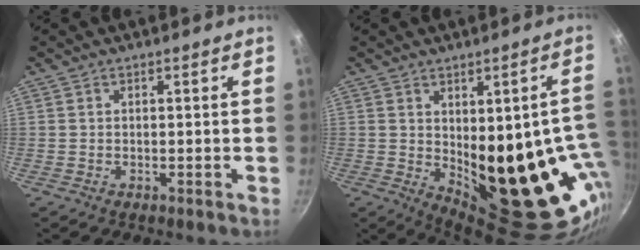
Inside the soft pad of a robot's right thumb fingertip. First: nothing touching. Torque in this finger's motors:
{"motor_torque": [2.37, 2.64, 2.17, -0.61, 0.55]}